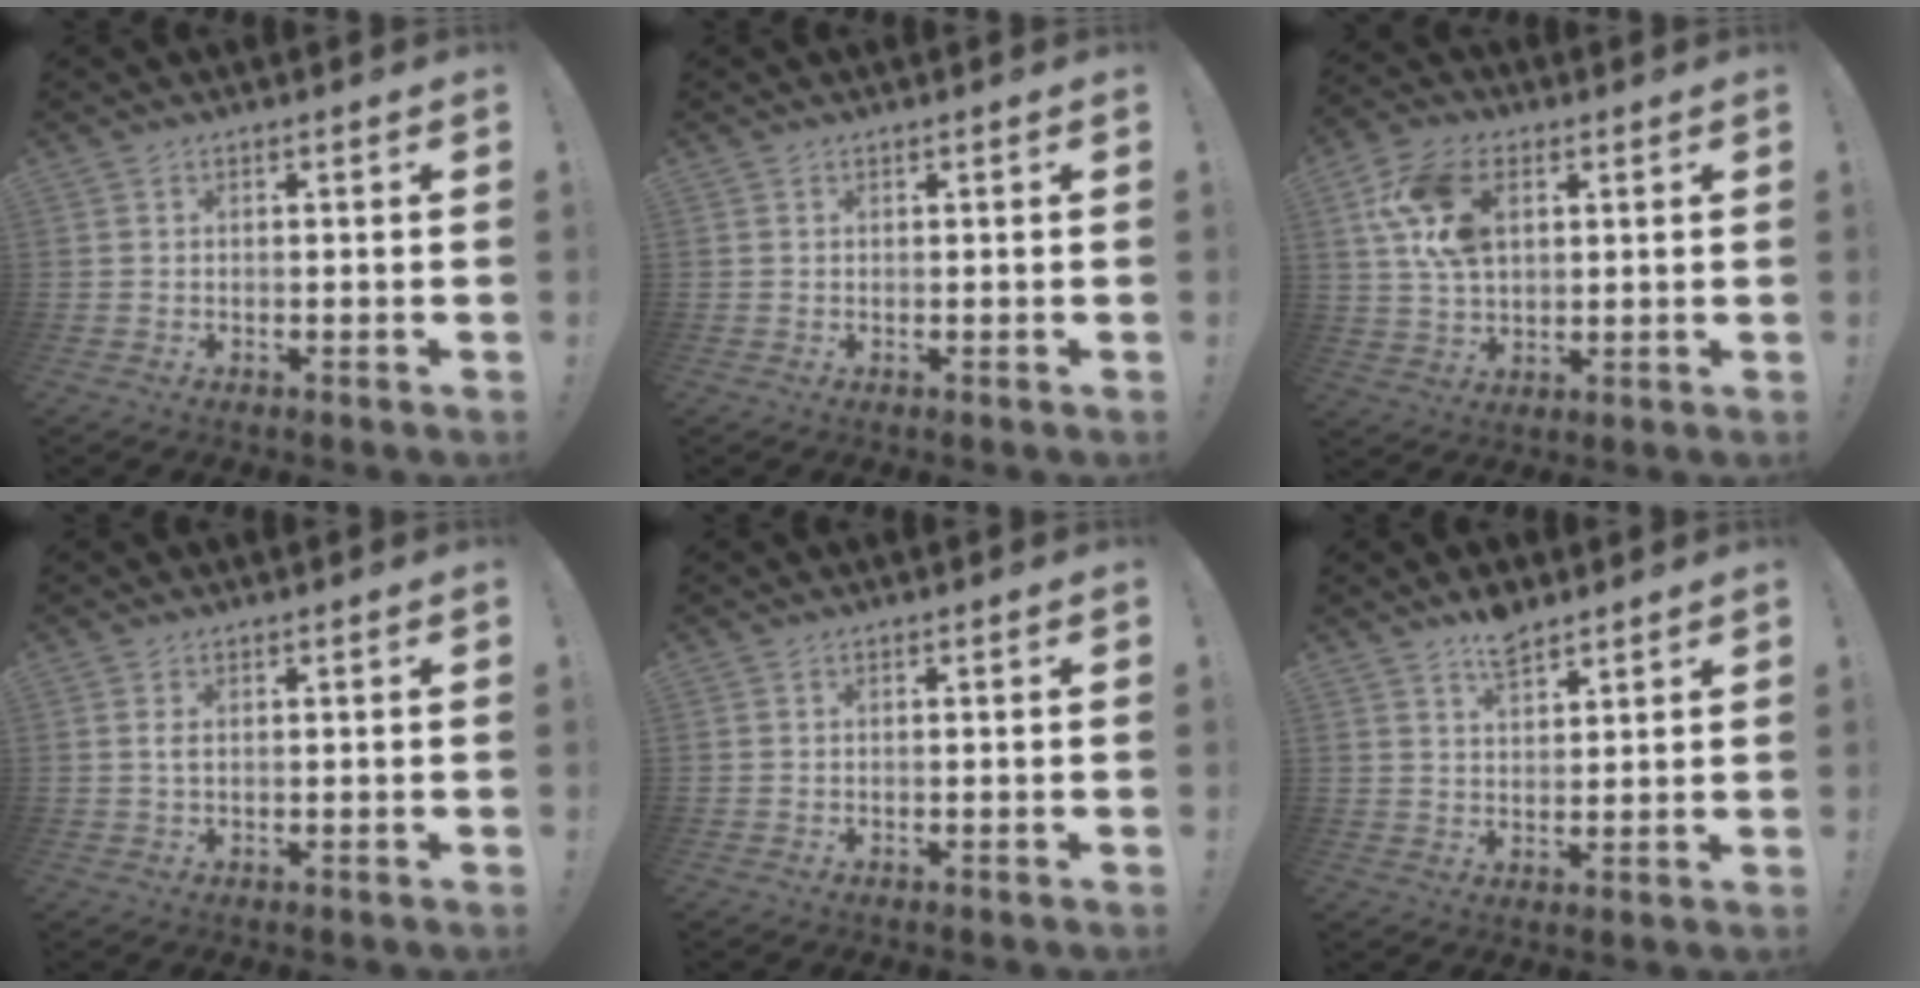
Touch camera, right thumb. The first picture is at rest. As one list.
[{"total": 0.0}, {"total": 15.0, "force": [5.1, 9.7, 10.2], "torque": [-0.196, -0.004, 0.094]}, {"total": 1.4, "force": [0.3, 0.5, 1.3], "torque": [-0.024, 0.003, 0.003]}, {"total": 0.0}, {"total": 6.5, "force": [5.2, 2.7, 2.8], "torque": [-0.042, -0.028, 0.092]}]